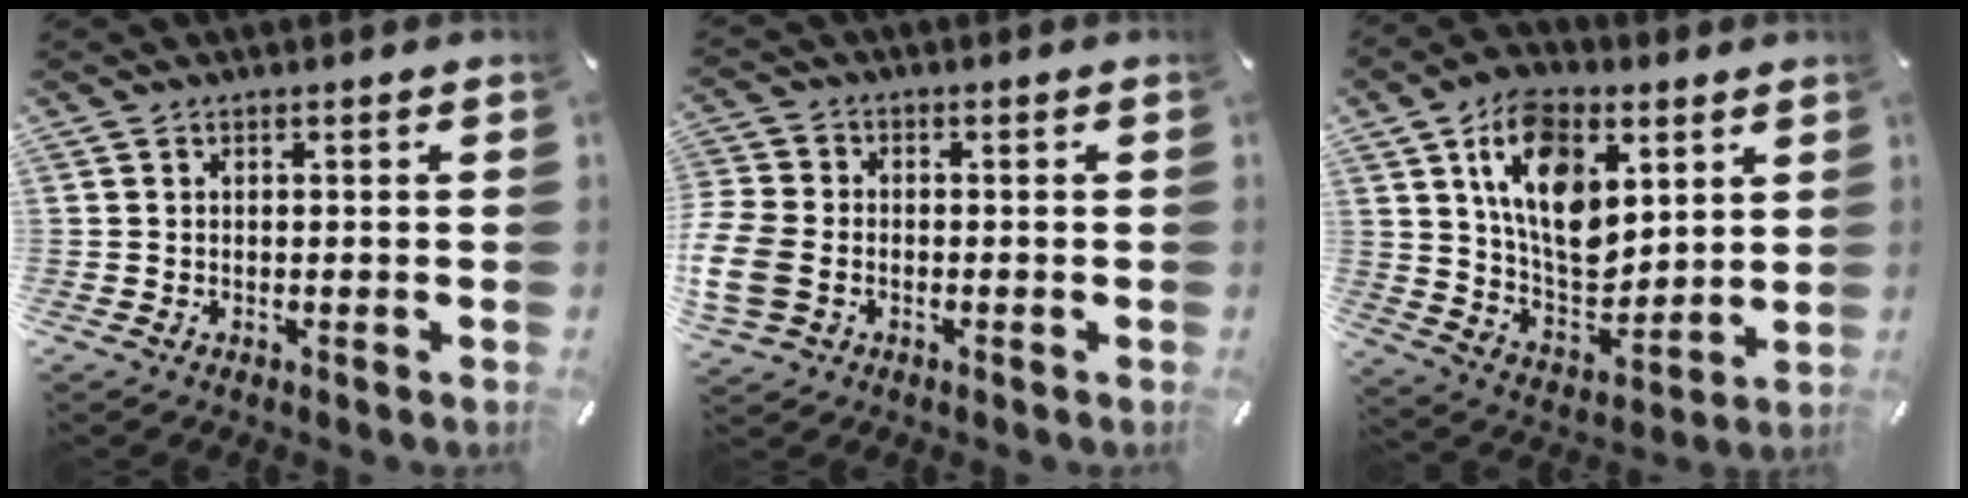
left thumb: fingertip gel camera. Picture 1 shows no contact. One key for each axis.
{"total": 8.6, "fx": -2.2, "fy": 7.0, "fz": 4.5, "tx": -0.112, "ty": 0.016, "tz": -0.037}
{"total": 17.1, "fx": 6.5, "fy": 11.3, "fz": 11.1, "tx": -0.186, "ty": -0.012, "tz": 0.124}